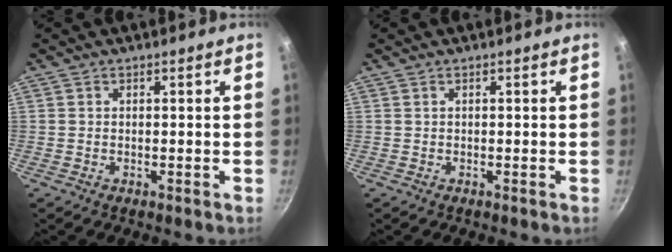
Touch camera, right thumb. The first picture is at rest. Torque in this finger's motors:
{"motor_torque": [0.00, 0.01, 0.04, -0.04, 0.00]}